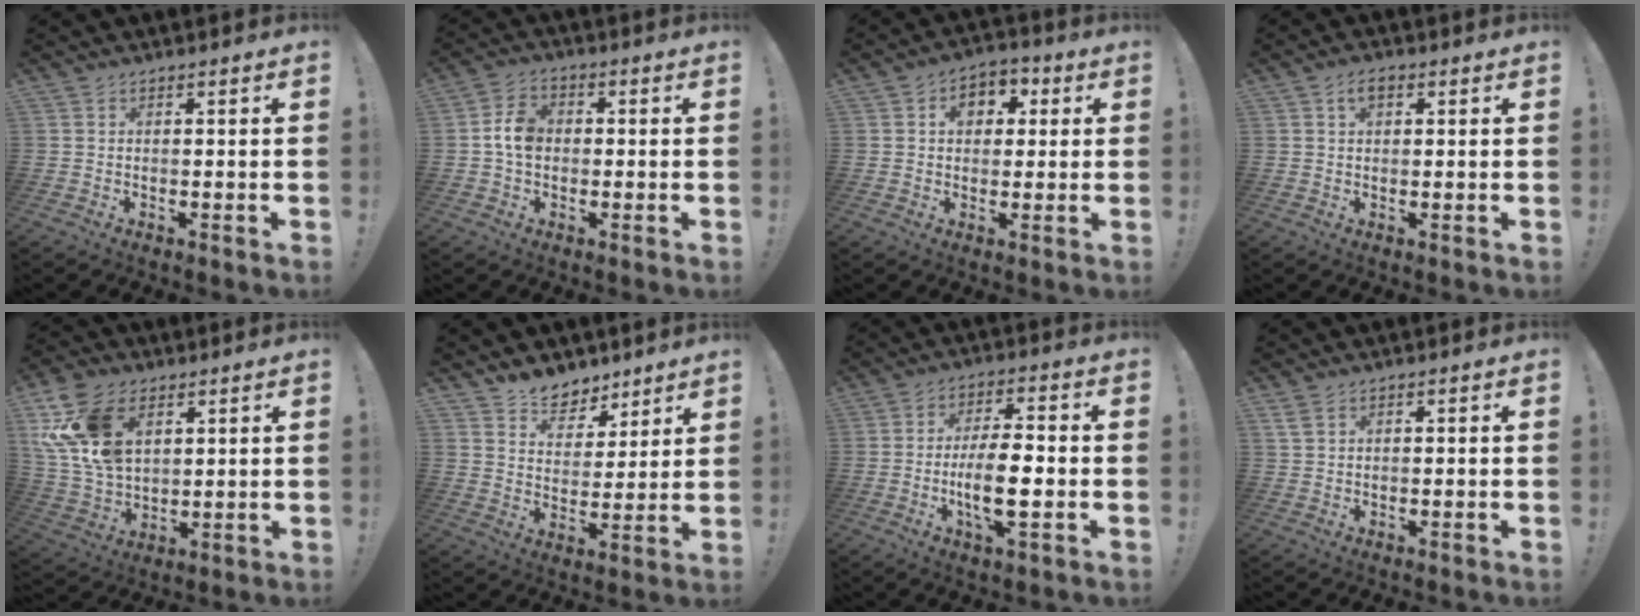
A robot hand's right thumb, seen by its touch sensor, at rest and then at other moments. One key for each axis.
{"total": 7.3, "fx": -0.1, "fy": 5.4, "fz": 4.9, "tx": -0.083, "ty": 0.016, "tz": 0.001}
{"total": 7.2, "fx": 1.9, "fy": 5.7, "fz": 4.0, "tx": -0.048, "ty": 0.002, "tz": 0.032}
{"total": 3.5, "fx": 1.5, "fy": 2.0, "fz": 2.6, "tx": -0.041, "ty": 0.004, "tz": 0.023}
{"total": 18.5, "fx": 7.3, "fy": 12.3, "fz": 11.7, "tx": -0.245, "ty": -0.026, "tz": 0.139}
{"total": 8.7, "fx": 7.1, "fy": 4.8, "fz": 1.5, "tx": -0.033, "ty": -0.055, "tz": 0.140}
{"total": 11.1, "fx": -2.3, "fy": 3.3, "fz": 10.3, "tx": -0.188, "ty": -0.002, "tz": -0.045}
{"total": 2.6, "fx": 1.6, "fy": 1.2, "fz": 1.6, "tx": -0.027, "ty": -0.003, "tz": 0.031}